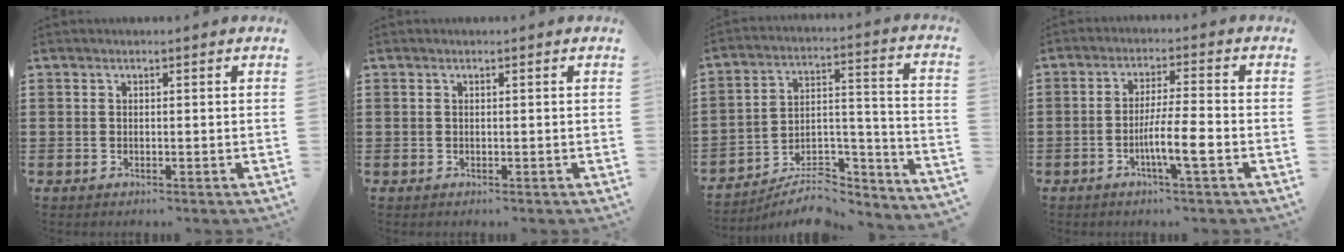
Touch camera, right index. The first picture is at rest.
{"total": 0.0}
{"total": 6.4, "force": [-5.0, 2.6, 3.1], "torque": [-0.046, 0.005, -0.094]}
{"total": 6.4, "force": [-2.4, 0.3, 6.0], "torque": [-0.112, -0.011, -0.045]}